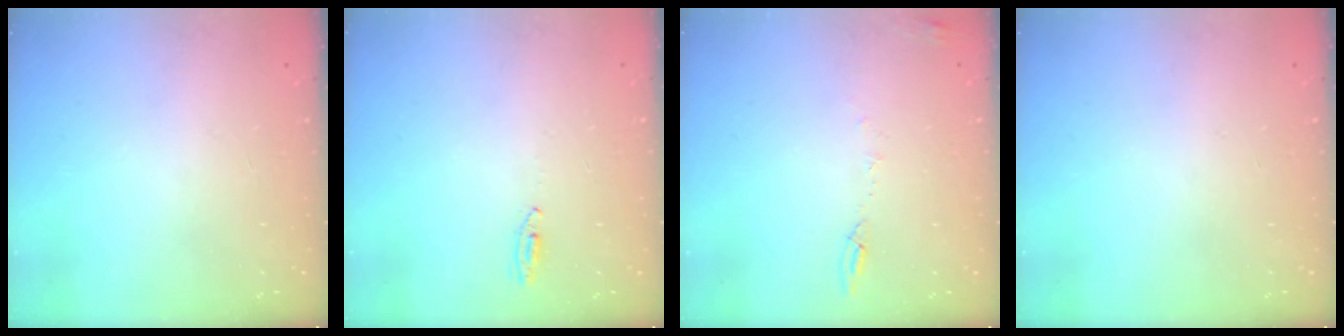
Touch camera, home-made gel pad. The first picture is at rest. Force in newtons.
{"total": 2.7, "press": 2.5, "slide": 1.0}
{"total": 5.2, "press": 5.1, "slide": 0.7}
{"total": 0.0}